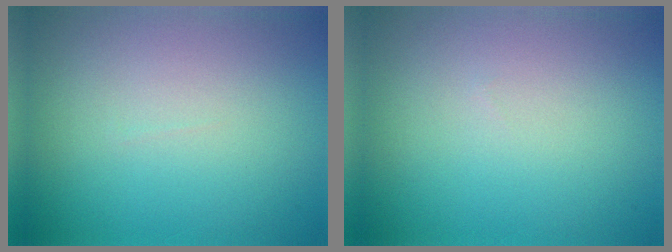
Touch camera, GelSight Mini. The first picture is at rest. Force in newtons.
{"total": 0.0}